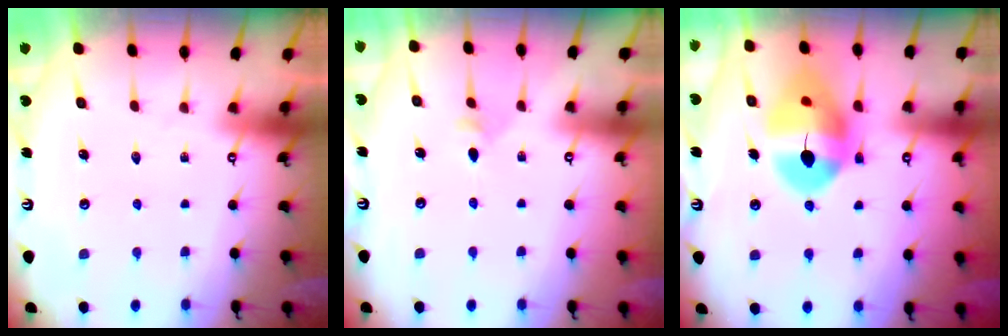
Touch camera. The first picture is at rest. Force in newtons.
{"total": 3.0, "press": 2.9, "slide": 0.7}
{"total": 15.0, "press": 14.9, "slide": 1.8}